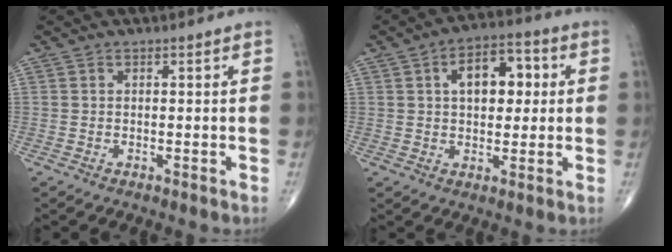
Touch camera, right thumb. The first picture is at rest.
{"total": 10.4, "force": [2.4, 6.0, 8.2], "torque": [-0.094, 0.014, 0.031]}